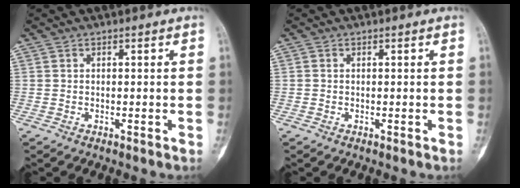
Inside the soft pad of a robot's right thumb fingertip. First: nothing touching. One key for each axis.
{"total": 0.0}